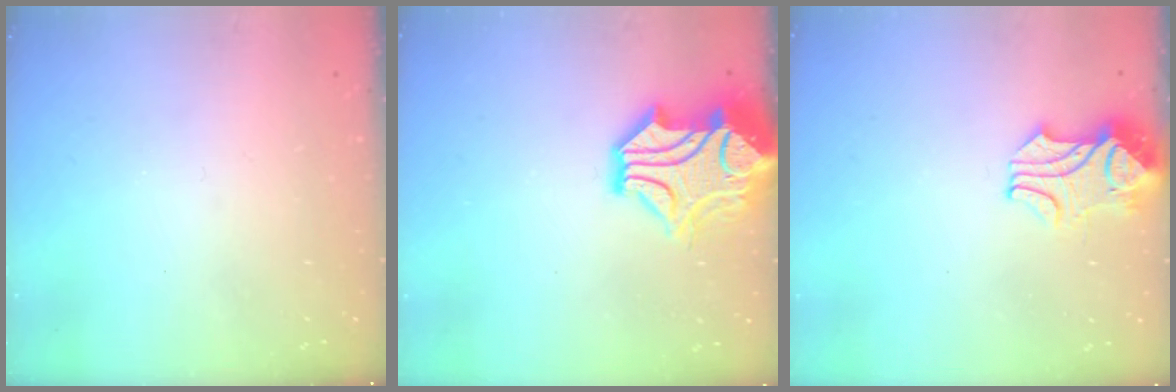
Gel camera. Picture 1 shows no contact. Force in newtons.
{"total": 9.2, "press": 8.9, "slide": 2.3}
{"total": 2.4, "press": 2.1, "slide": 1.0}